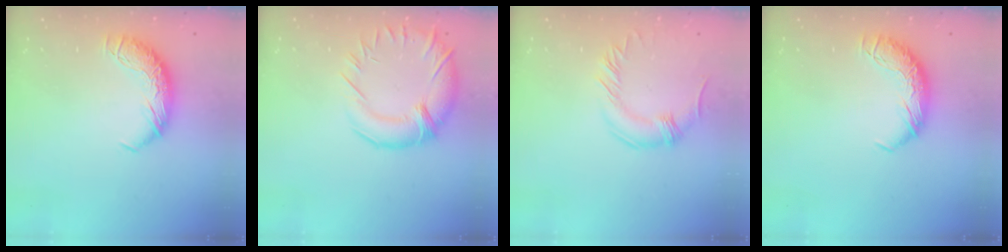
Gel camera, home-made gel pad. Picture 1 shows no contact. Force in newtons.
{"total": 5.9, "press": 4.1, "slide": 4.2}
{"total": 0.0}
{"total": 0.0}